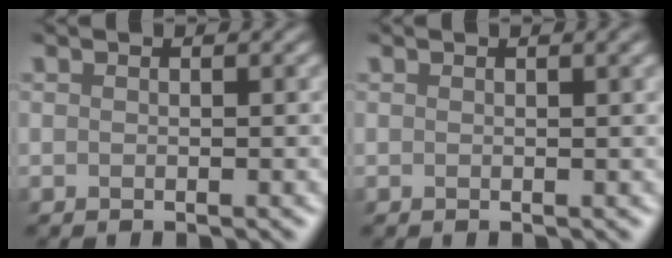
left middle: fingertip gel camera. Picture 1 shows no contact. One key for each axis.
{"total": 0.8, "fx": 0.3, "fy": 0.2, "fz": 0.7, "tx": -0.005, "ty": -0.002, "tz": -0.001}